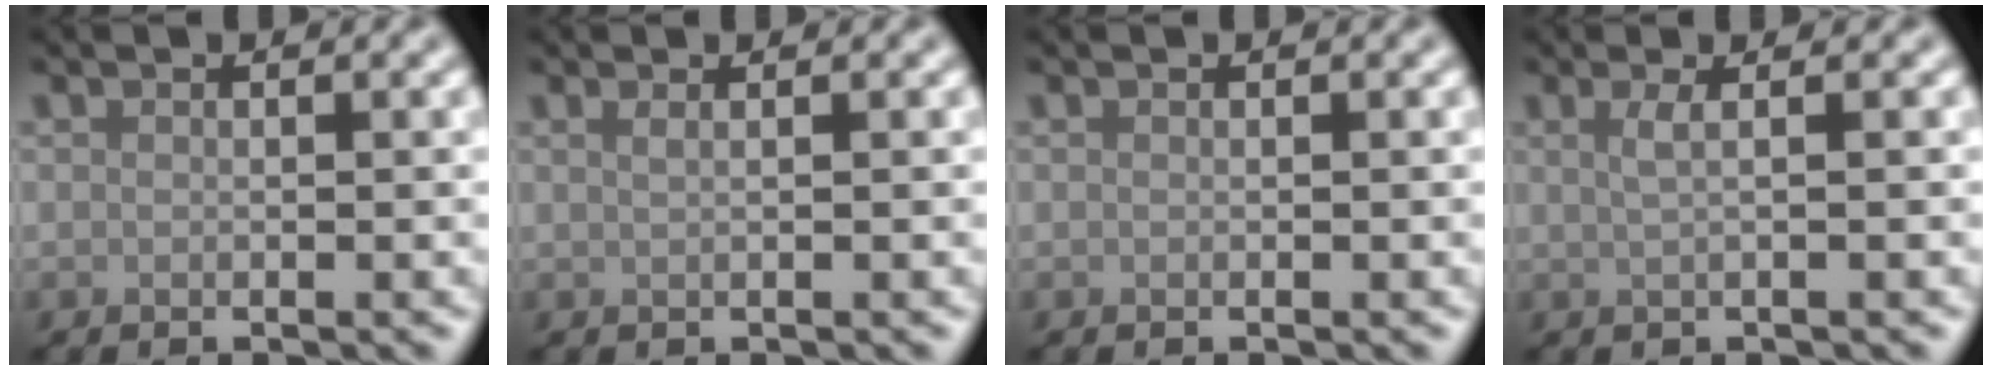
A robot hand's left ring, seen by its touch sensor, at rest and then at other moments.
{"total": 1.3, "force": [0.6, 0.6, 0.9], "torque": [-0.007, -0.003, -0.002]}
{"total": 0.0}
{"total": 1.8, "force": [0.4, 0.7, 1.6], "torque": [-0.023, 0.002, -0.001]}